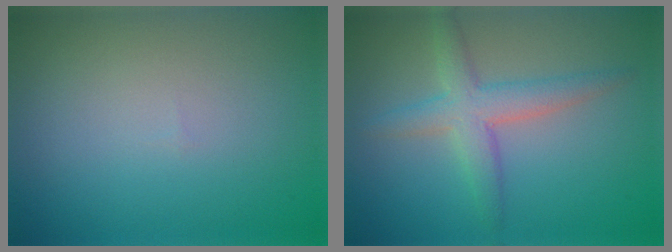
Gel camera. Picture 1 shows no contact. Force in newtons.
{"total": 3.5, "press": 3.5, "slide": 0.3}